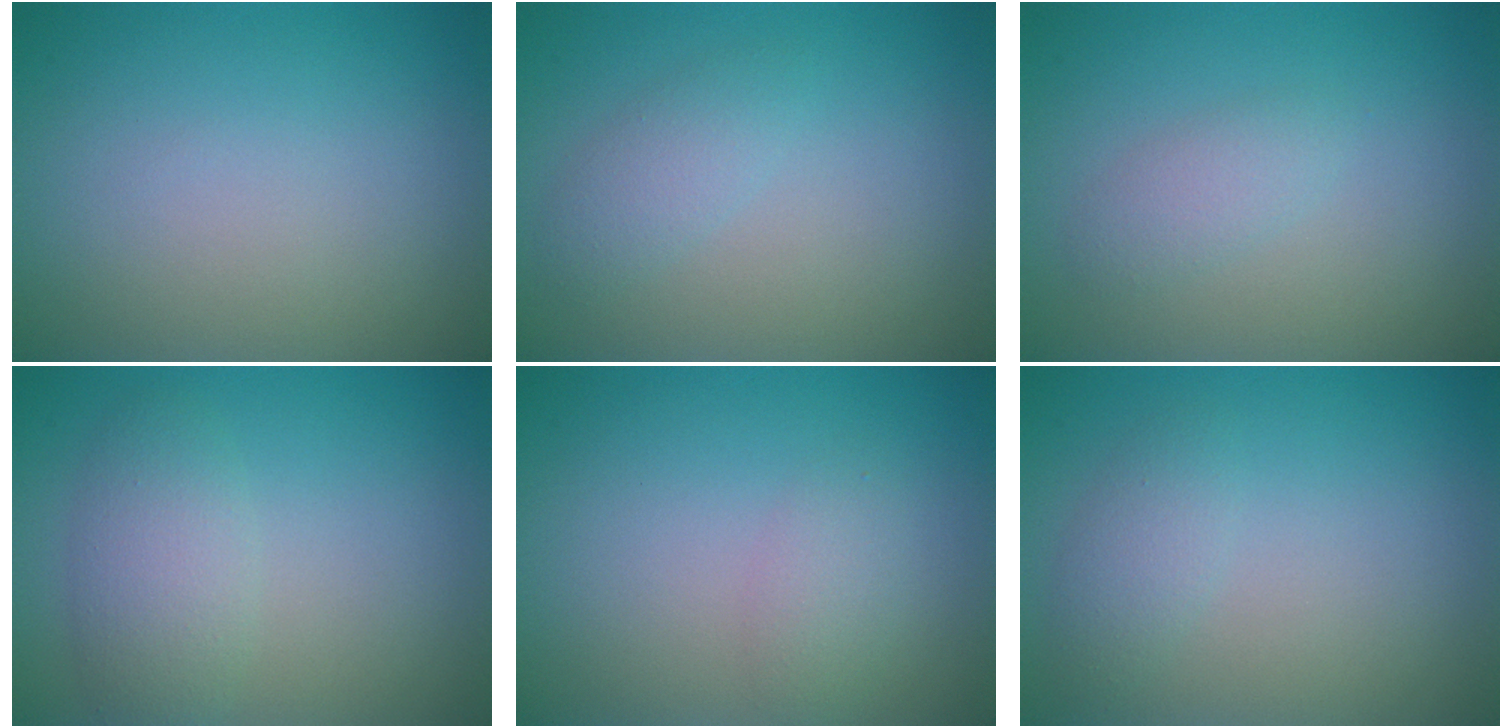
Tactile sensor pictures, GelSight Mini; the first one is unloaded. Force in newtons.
{"total": 1.6, "press": 1.6, "slide": 0.0}
{"total": 1.6, "press": 1.6, "slide": 0.1}
{"total": 3.1, "press": 3.1, "slide": 0.0}
{"total": 1.6, "press": 1.6, "slide": 0.1}
{"total": 1.6, "press": 1.6, "slide": 0.1}